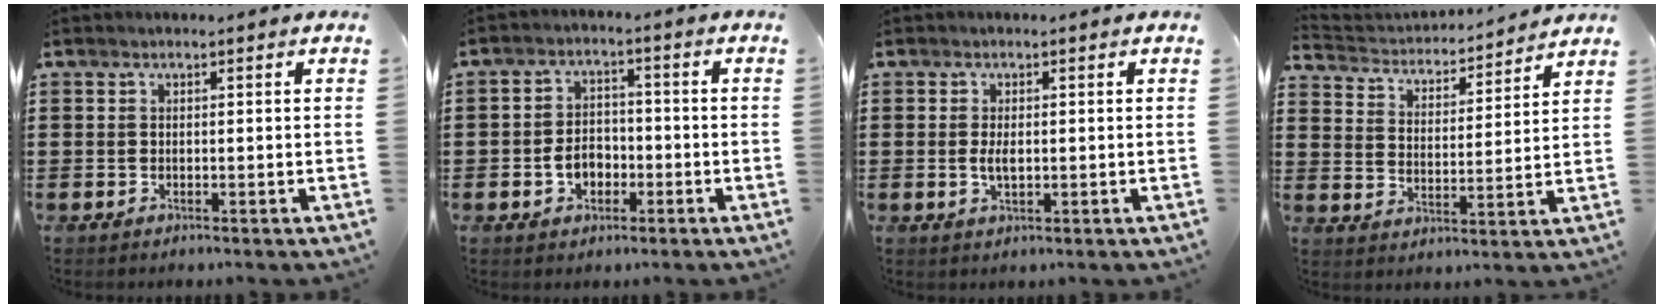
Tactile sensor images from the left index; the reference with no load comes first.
{"total": 4.4, "force": [-1.7, 3.1, 2.6], "torque": [-0.051, 0.006, -0.034]}
{"total": 2.5, "force": [-0.2, 1.1, 2.2], "torque": [-0.050, -0.002, -0.008]}
{"total": 2.9, "force": [2.9, 0.6, 0.0], "torque": [-0.023, -0.027, 0.041]}